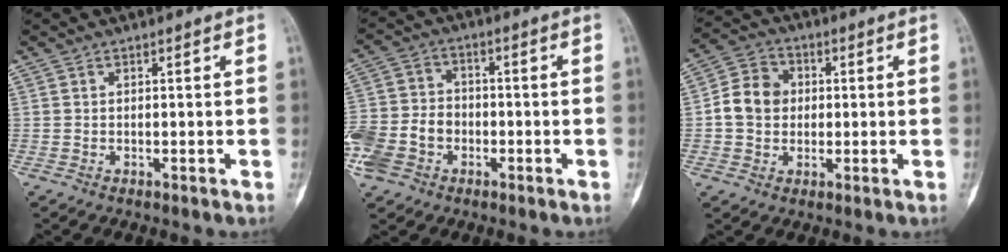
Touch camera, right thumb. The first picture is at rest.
{"total": 12.1, "force": [-3.5, 9.5, 6.5], "torque": [-0.157, 0.015, -0.063]}
{"total": 8.2, "force": [0.1, 7.1, 4.2], "torque": [-0.058, 0.017, -0.008]}